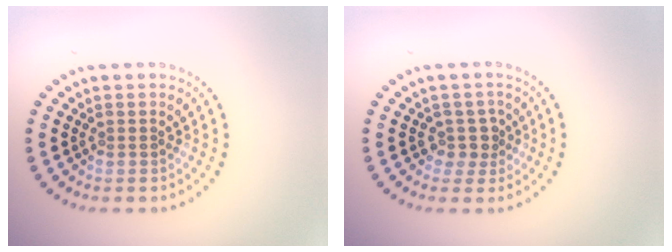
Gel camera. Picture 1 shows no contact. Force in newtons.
{"total": 2.0, "press": 1.6, "slide": 1.2}